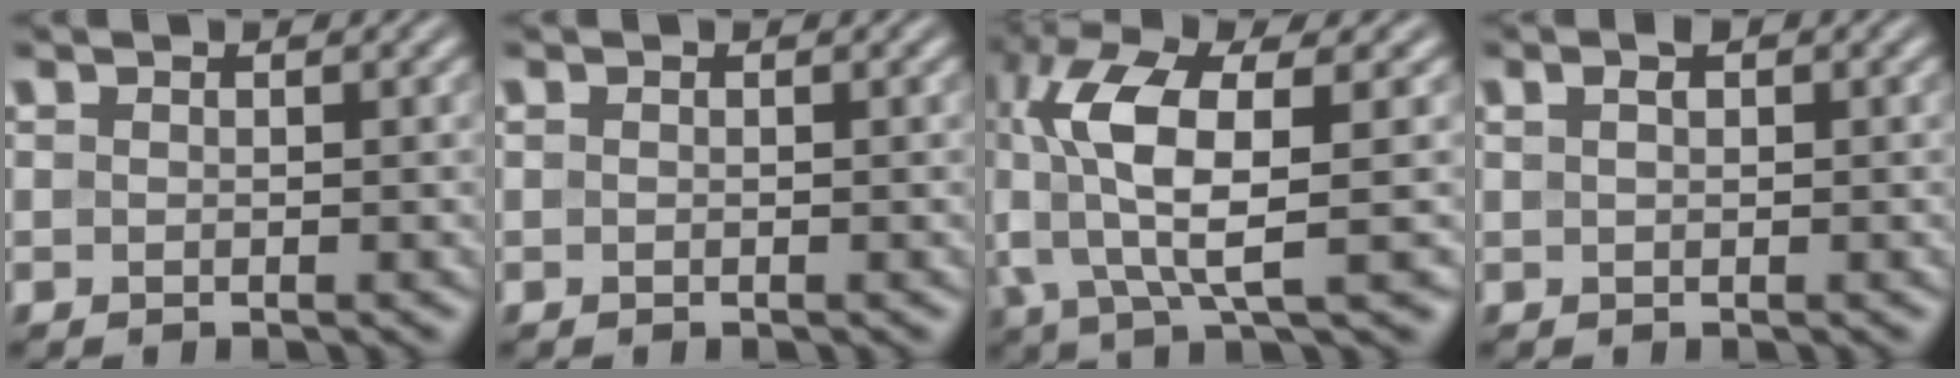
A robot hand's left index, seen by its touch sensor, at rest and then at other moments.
{"total": 0.0}
{"total": 9.5, "force": [1.2, 3.1, 8.9], "torque": [-0.188, 0.014, 0.018]}
{"total": 1.6, "force": [0.8, 0.8, 1.2], "torque": [-0.015, 0.001, 0.014]}